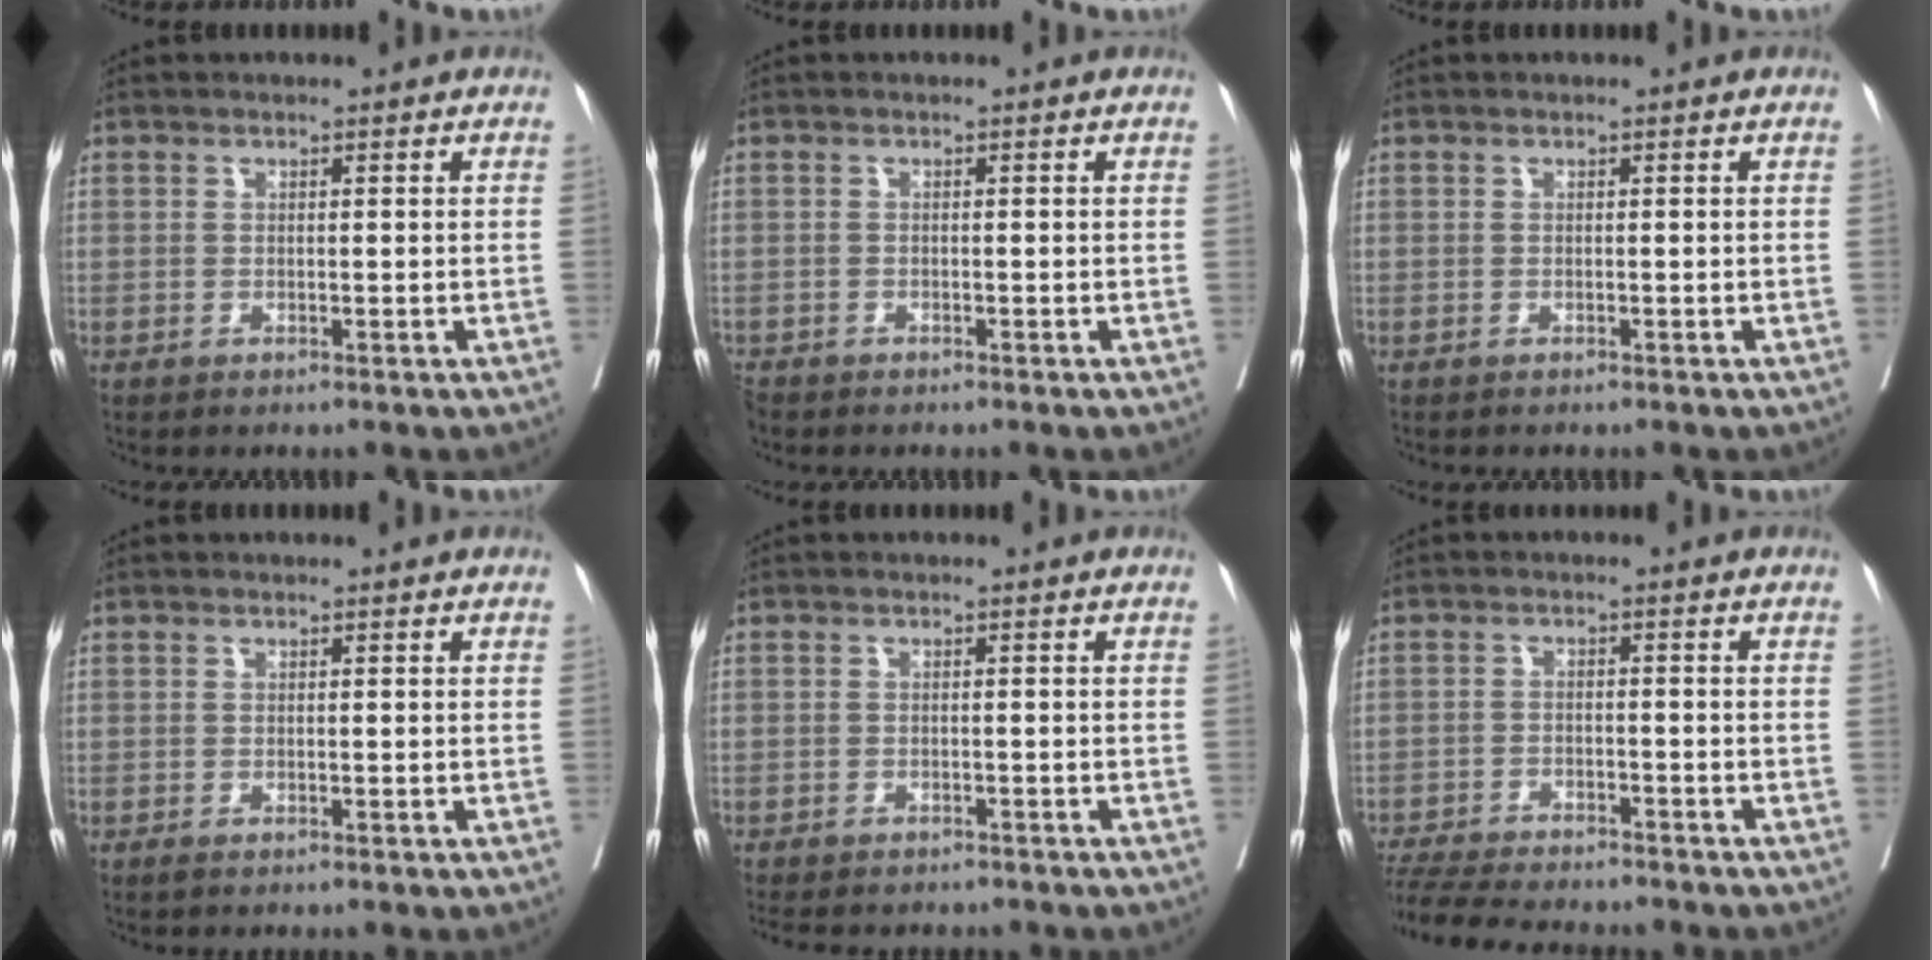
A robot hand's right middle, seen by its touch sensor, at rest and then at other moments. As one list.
[{"total": 1.8, "force": [-1.7, 0.6, 0.3], "torque": [-0.010, -0.006, -0.031]}, {"total": 0.0}, {"total": 0.0}, {"total": 9.2, "force": [-8.1, 2.9, 3.4], "torque": [-0.061, -0.006, -0.101]}, {"total": 13.1, "force": [-11.9, 1.8, 5.2], "torque": [-0.098, -0.017, -0.178]}]